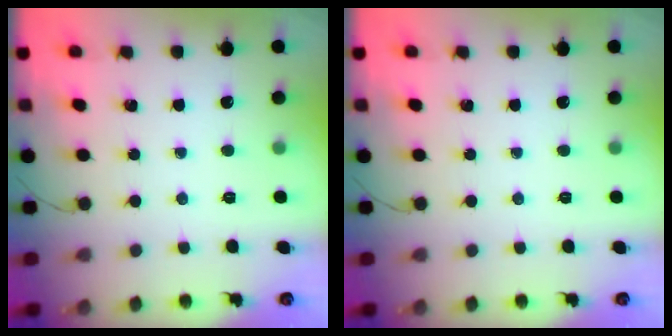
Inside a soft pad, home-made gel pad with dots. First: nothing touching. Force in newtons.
{"total": 0.0}